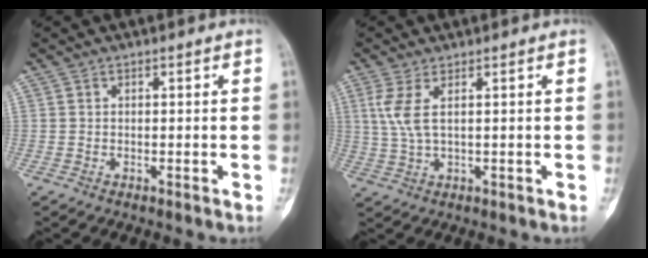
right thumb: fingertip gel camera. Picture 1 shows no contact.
{"total": 4.6, "force": [1.5, 1.5, 4.1], "torque": [-0.107, 0.005, 0.042]}